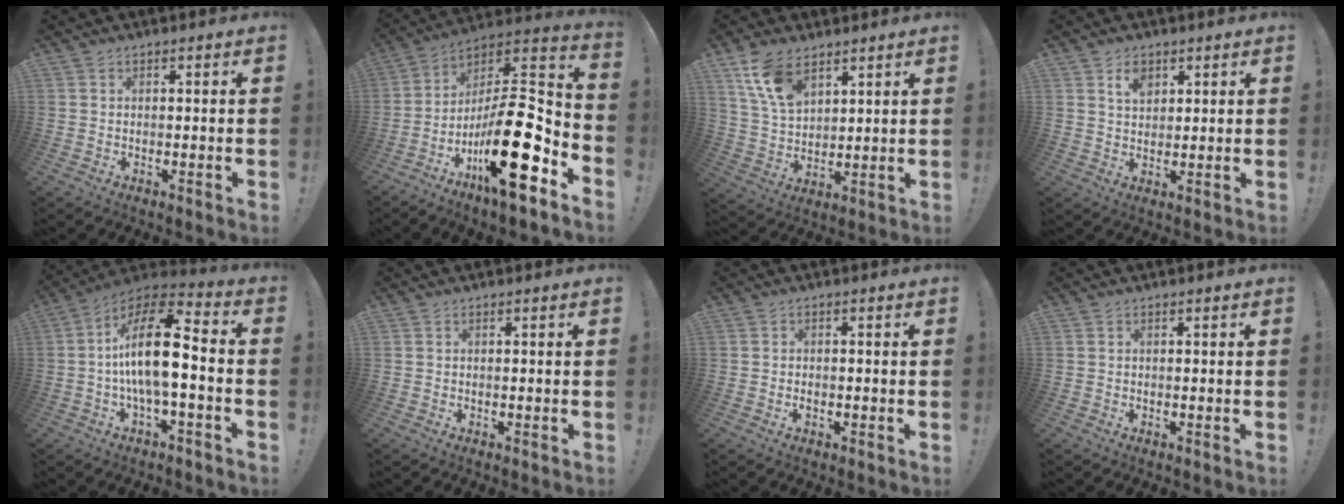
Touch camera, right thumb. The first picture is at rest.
{"total": 24.9, "force": [-9.3, 7.9, 21.6], "torque": [-0.364, 0.042, -0.153]}
{"total": 11.8, "force": [7.4, 6.4, 6.6], "torque": [-0.131, -0.027, 0.147]}
{"total": 4.6, "force": [2.7, 3.0, 2.3], "torque": [-0.028, -0.008, 0.046]}
{"total": 18.4, "force": [-0.6, 6.7, 17.1], "torque": [-0.304, 0.009, -0.013]}
{"total": 0.0}
{"total": 1.1, "force": [-0.8, 0.3, 0.7], "torque": [-0.008, -0.001, -0.017]}
{"total": 0.0}